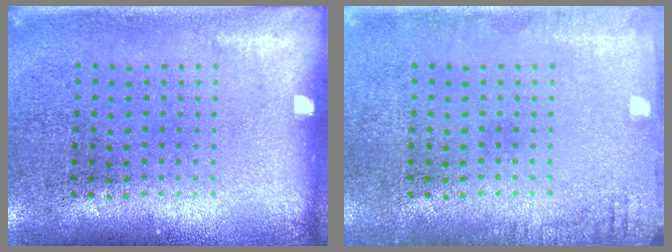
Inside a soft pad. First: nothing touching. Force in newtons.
{"total": 1.4, "press": 1.4, "slide": 0.1}